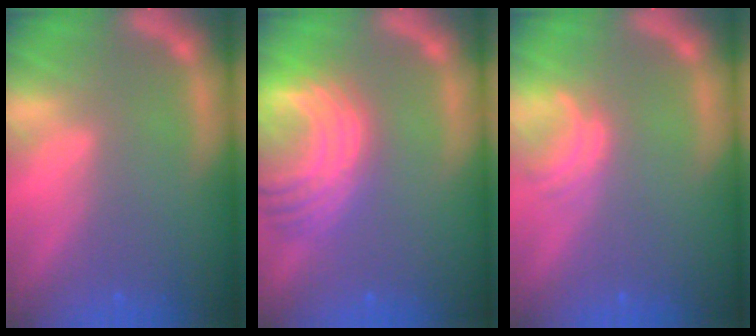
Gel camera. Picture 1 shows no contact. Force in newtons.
{"total": 9.5}
{"total": 2.0}